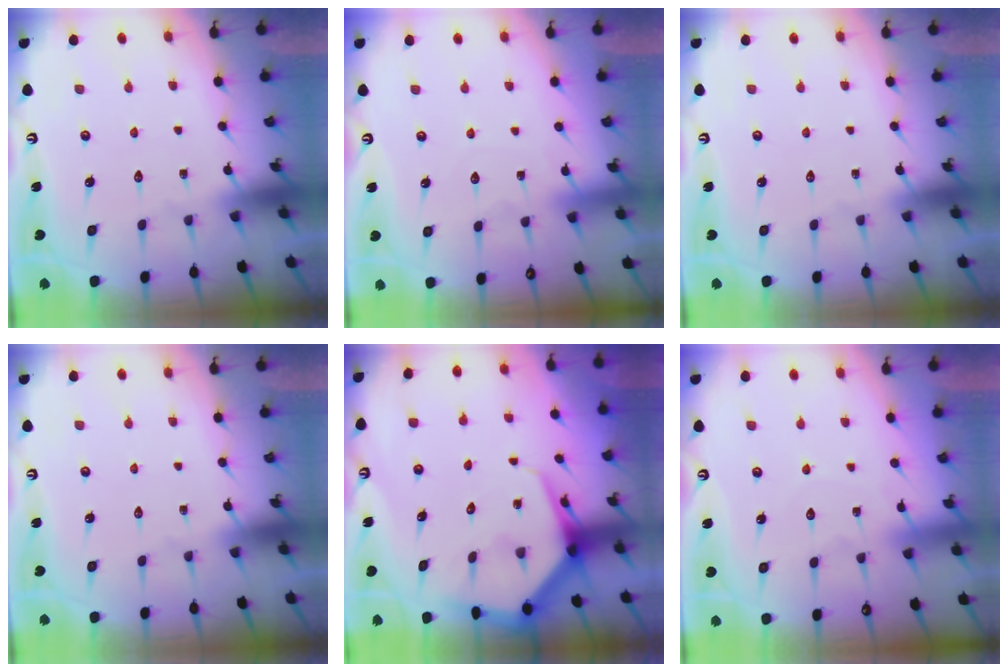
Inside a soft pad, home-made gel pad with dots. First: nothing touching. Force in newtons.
{"total": 3.1, "press": 3.0, "slide": 0.3}
{"total": 0.0}
{"total": 0.0}
{"total": 7.6, "press": 7.6, "slide": 0.9}
{"total": 2.6, "press": 2.6, "slide": 0.3}